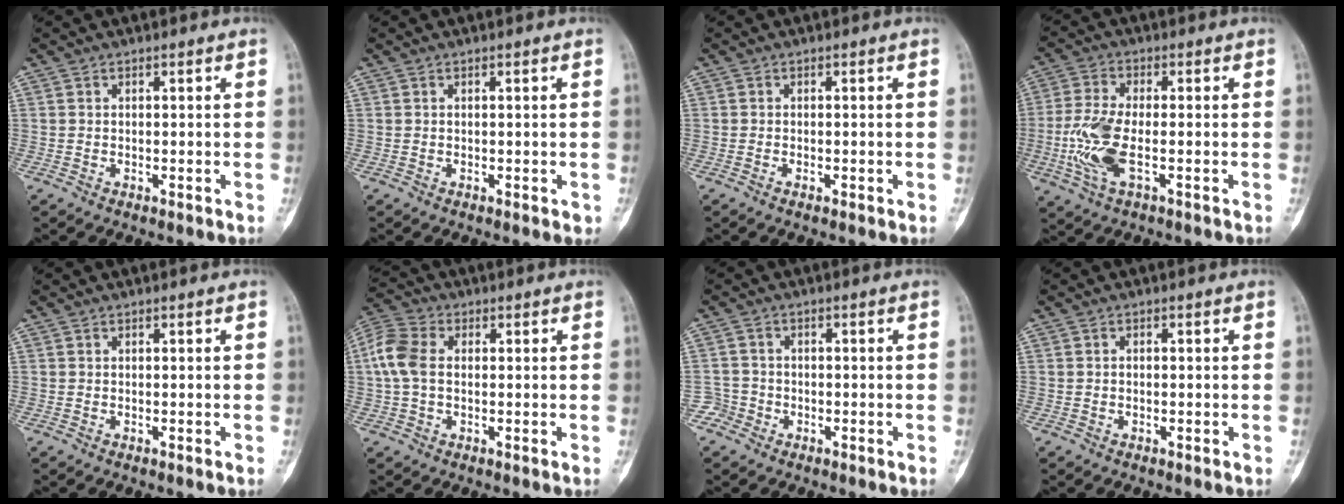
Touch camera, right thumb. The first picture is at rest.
{"total": 0.6, "force": [-0.1, 0.4, 0.4], "torque": [-0.004, 0.000, 0.000]}
{"total": 0.9, "force": [-0.4, 0.4, 0.6], "torque": [-0.014, 0.000, -0.009]}
{"total": 9.7, "force": [-2.4, 3.8, 8.6], "torque": [-0.206, 0.005, -0.047]}
{"total": 0.0}
{"total": 8.0, "force": [0.5, 5.5, 5.8], "torque": [-0.136, 0.022, 0.005]}
{"total": 3.1, "force": [-1.7, 2.6, -0.5], "torque": [0.025, 0.017, -0.038]}
{"total": 0.5, "force": [-0.1, 0.3, 0.4], "torque": [-0.008, 0.001, -0.004]}